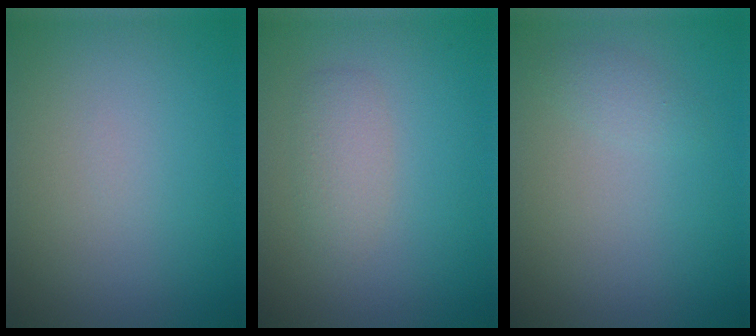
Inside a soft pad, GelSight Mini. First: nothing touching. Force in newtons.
{"total": 1.8, "press": 1.8, "slide": 0.1}
{"total": 1.1, "press": 1.1, "slide": 0.1}